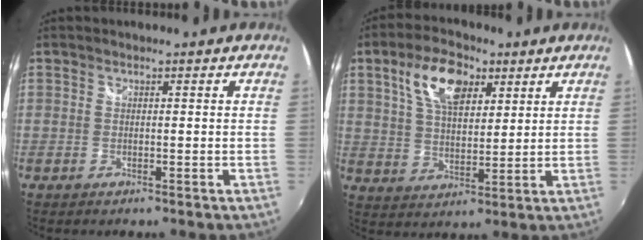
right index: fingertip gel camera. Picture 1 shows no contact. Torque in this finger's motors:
{"motor_torque": [0.48, 0.43, 0.58, 0.14]}